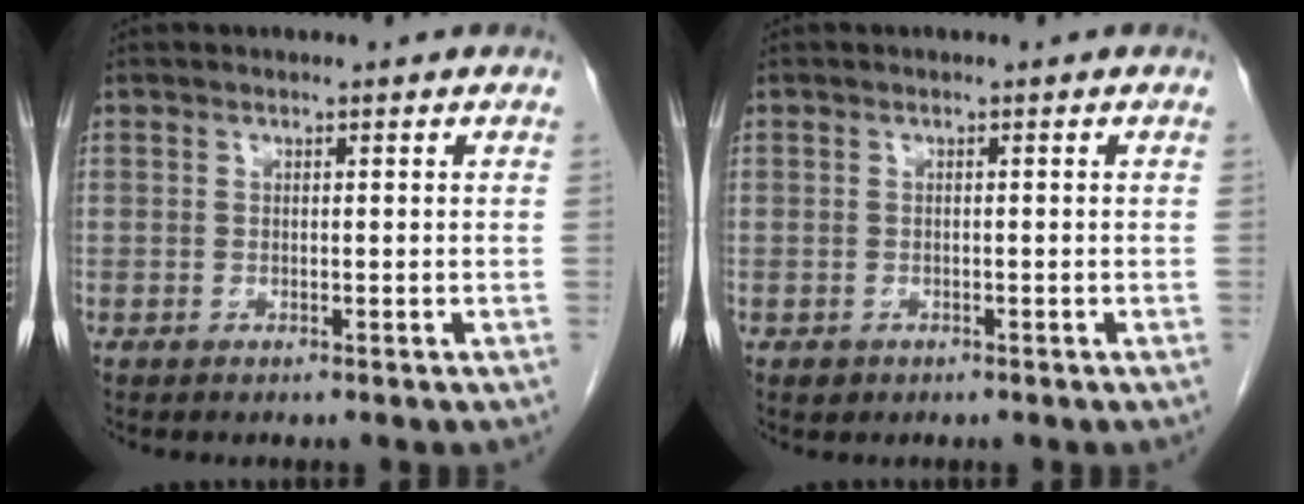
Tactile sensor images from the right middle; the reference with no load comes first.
{"total": 0.9, "force": [-0.5, 0.7, 0.1], "torque": [-0.006, 0.002, -0.005]}